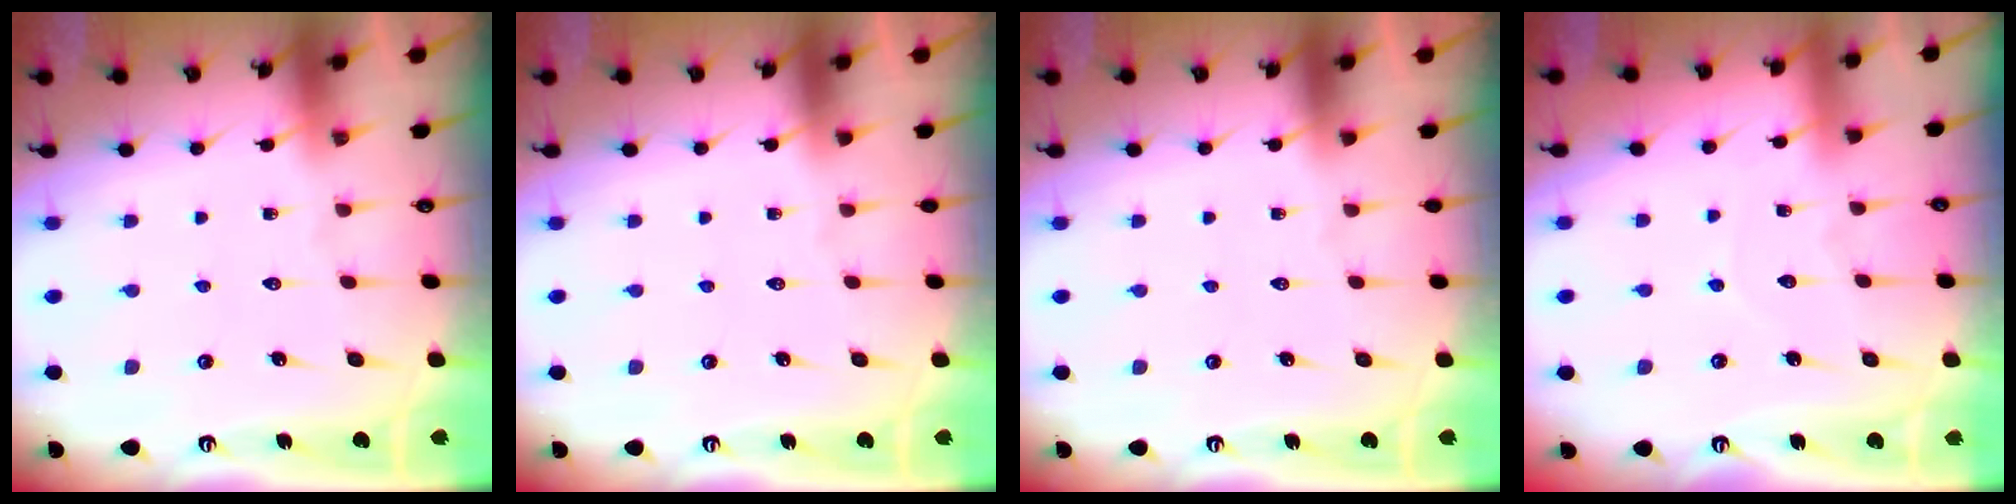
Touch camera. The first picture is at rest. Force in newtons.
{"total": 0.0}
{"total": 0.0}
{"total": 4.3, "press": 4.3, "slide": 0.1}